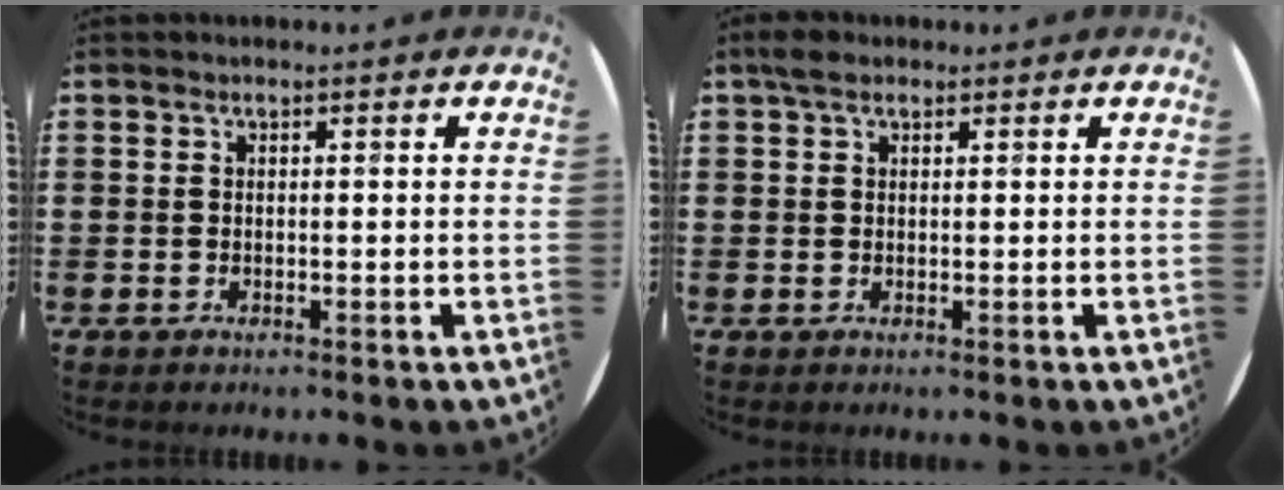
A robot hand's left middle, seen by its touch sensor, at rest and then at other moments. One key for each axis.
{"total": 1.7, "fx": 1.3, "fy": 0.9, "fz": 0.8, "tx": -0.009, "ty": 0.003, "tz": 0.021}